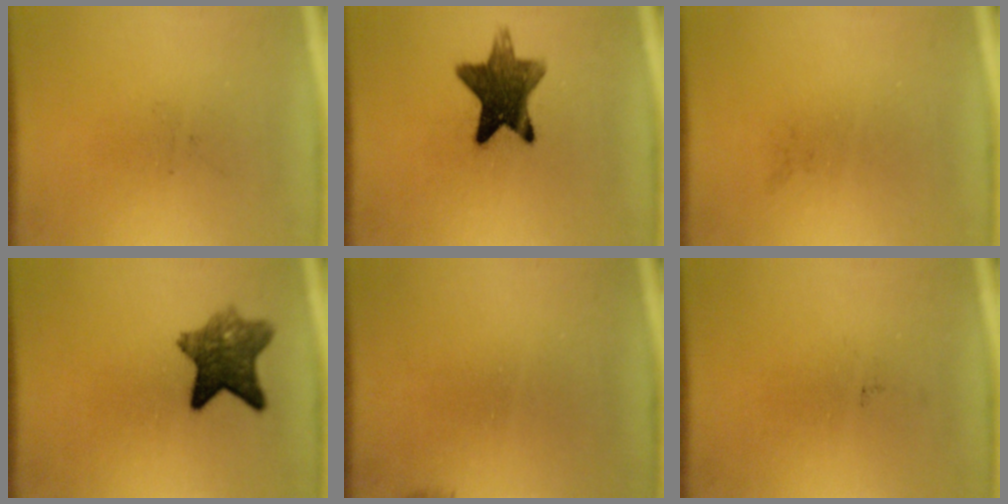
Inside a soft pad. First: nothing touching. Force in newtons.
{"total": 11.4}
{"total": 0.0}
{"total": 7.5}
{"total": 1.1}
{"total": 0.0}